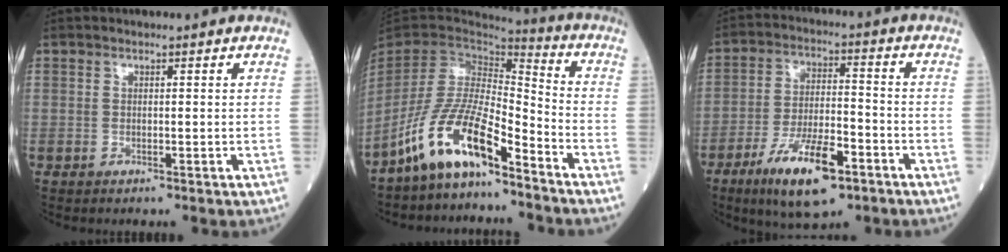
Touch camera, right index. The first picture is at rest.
{"total": 14.3, "force": [-10.1, 3.7, 9.4], "torque": [-0.202, 0.000, -0.194]}
{"total": 13.4, "force": [-7.6, 4.0, 10.3], "torque": [-0.194, -0.008, -0.128]}